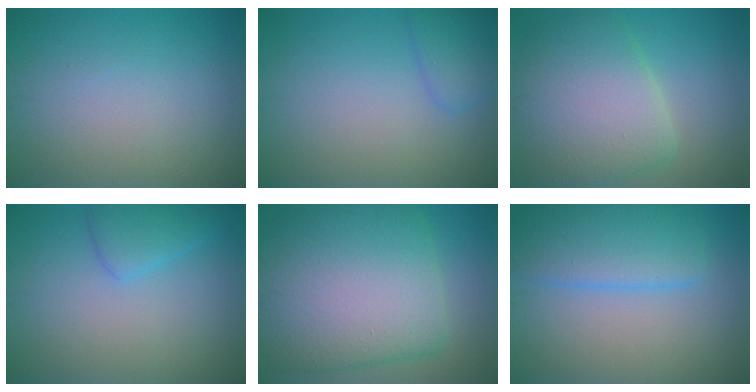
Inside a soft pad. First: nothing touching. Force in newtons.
{"total": 2.0, "press": 2.0, "slide": 0.1}
{"total": 7.7, "press": 7.7, "slide": 0.8}
{"total": 2.5, "press": 2.5, "slide": 0.0}
{"total": 13.0, "press": 13.0, "slide": 0.4}
{"total": 5.2, "press": 5.2, "slide": 0.4}